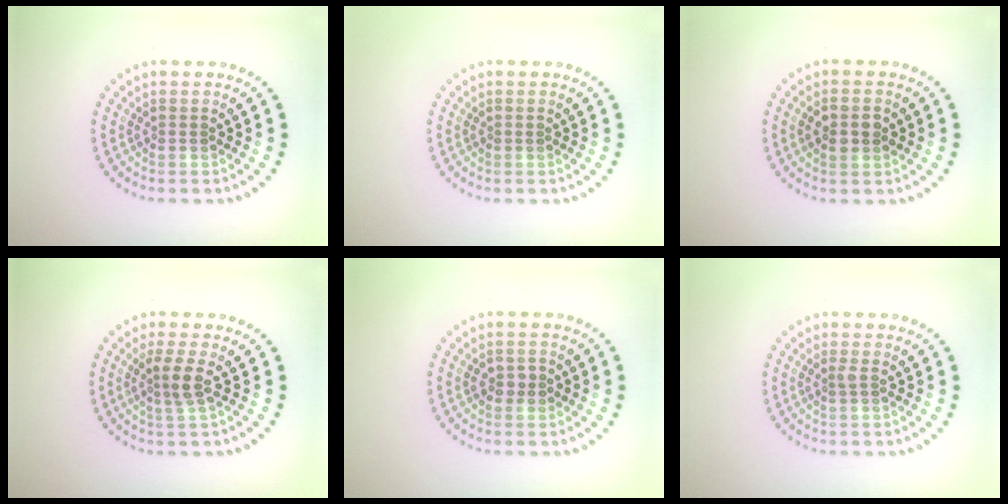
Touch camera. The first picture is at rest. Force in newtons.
{"total": 0.0}
{"total": 2.0, "press": 2.0, "slide": 0.2}
{"total": 2.3, "press": 1.8, "slide": 1.4}
{"total": 1.6, "press": 1.6, "slide": 0.2}
{"total": 0.6, "press": 0.5, "slide": 0.3}